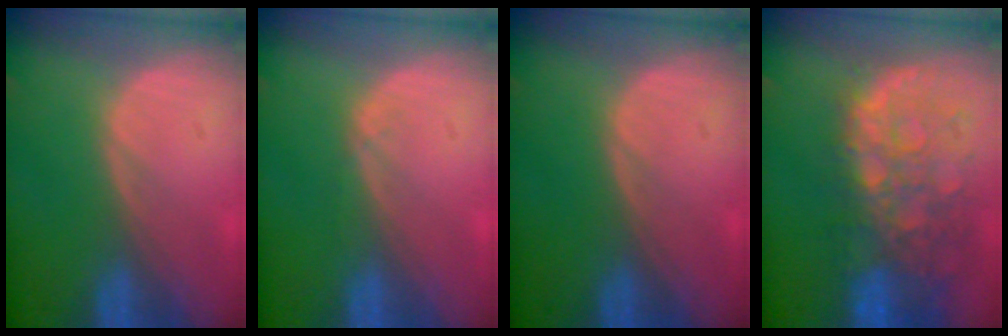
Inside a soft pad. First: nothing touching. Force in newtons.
{"total": 0.7, "press": 0.6, "slide": 0.2}
{"total": 0.0}
{"total": 11.7, "press": 9.9, "slide": 6.3}